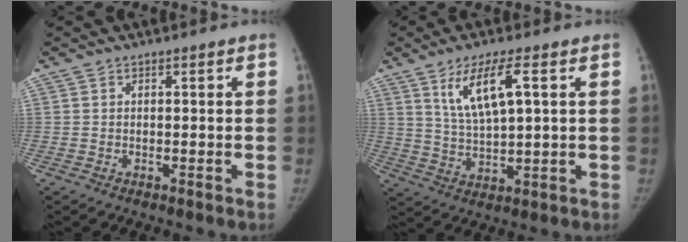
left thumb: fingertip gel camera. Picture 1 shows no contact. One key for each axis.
{"total": 9.1, "fx": 3.7, "fy": 2.3, "fz": 8.0, "tx": -0.153, "ty": -0.013, "tz": 0.080}